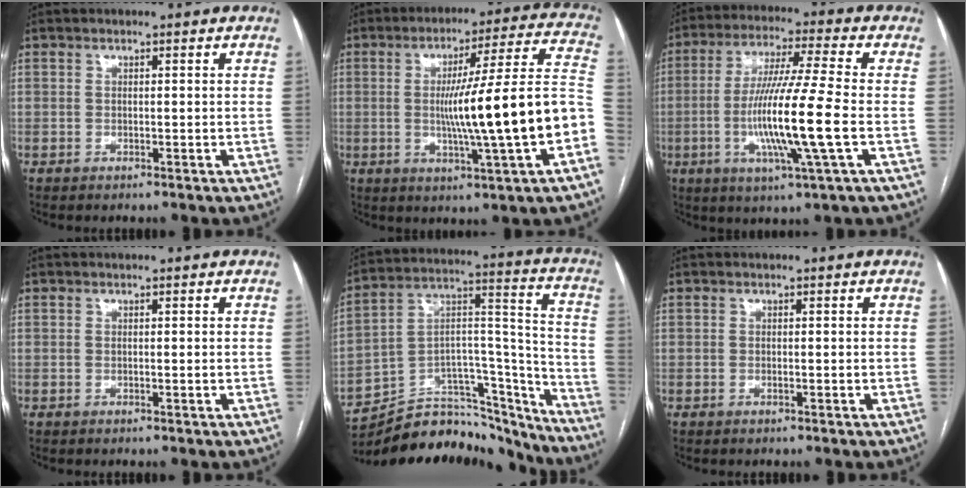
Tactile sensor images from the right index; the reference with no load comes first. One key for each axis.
{"total": 18.8, "fx": -3.2, "fy": -0.7, "fz": 18.5, "tx": -0.247, "ty": 0.018, "tz": -0.048}
{"total": 14.2, "fx": -2.9, "fy": -0.8, "fz": 13.9, "tx": -0.274, "ty": -0.014, "tz": -0.062}
{"total": 0.0}
{"total": 25.1, "fx": -23.0, "fy": 7.0, "fz": 7.0, "tx": -0.101, "ty": 0.047, "tz": -0.346}
{"total": 0.0}